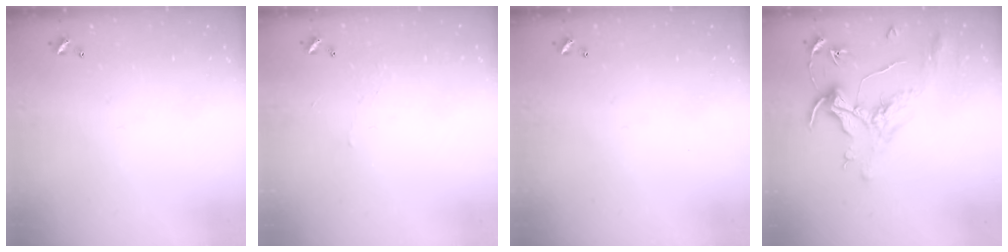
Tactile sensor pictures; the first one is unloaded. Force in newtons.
{"total": 2.1, "press": 2.1, "slide": 0.6}
{"total": 0.0}
{"total": 1.6, "press": 1.4, "slide": 0.7}